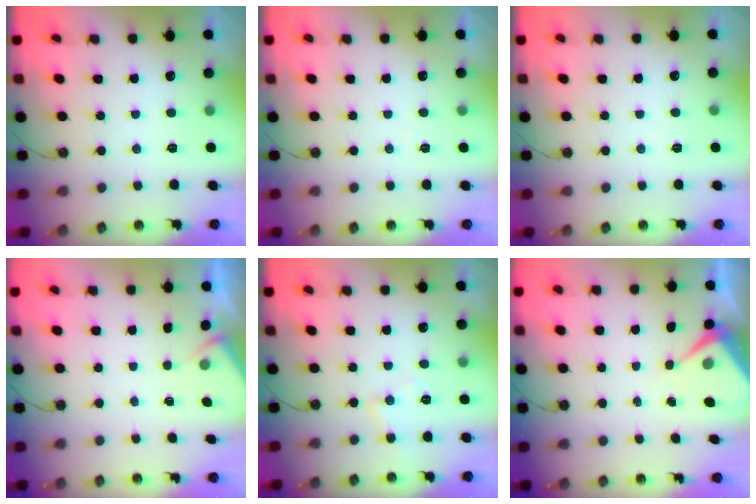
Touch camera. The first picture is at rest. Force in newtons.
{"total": 2.9, "press": 2.9, "slide": 0.5}
{"total": 2.6, "press": 2.5, "slide": 0.5}
{"total": 2.0, "press": 1.9, "slide": 0.4}
{"total": 6.0, "press": 6.0, "slide": 0.4}
{"total": 6.2, "press": 6.1, "slide": 0.7}